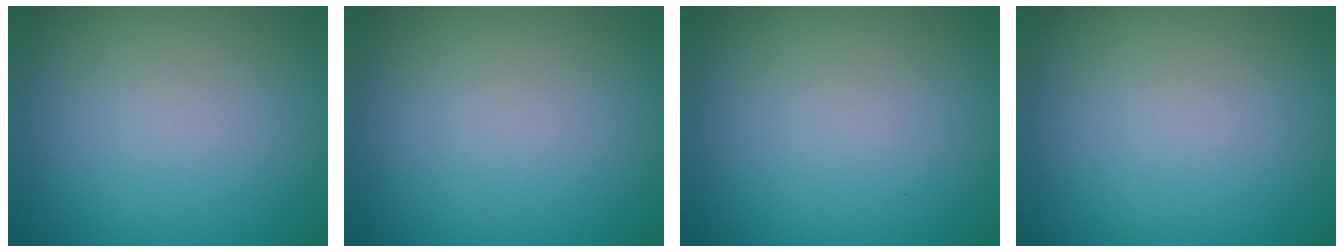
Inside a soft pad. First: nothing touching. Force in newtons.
{"total": 0.0}
{"total": 0.0}
{"total": 0.0}